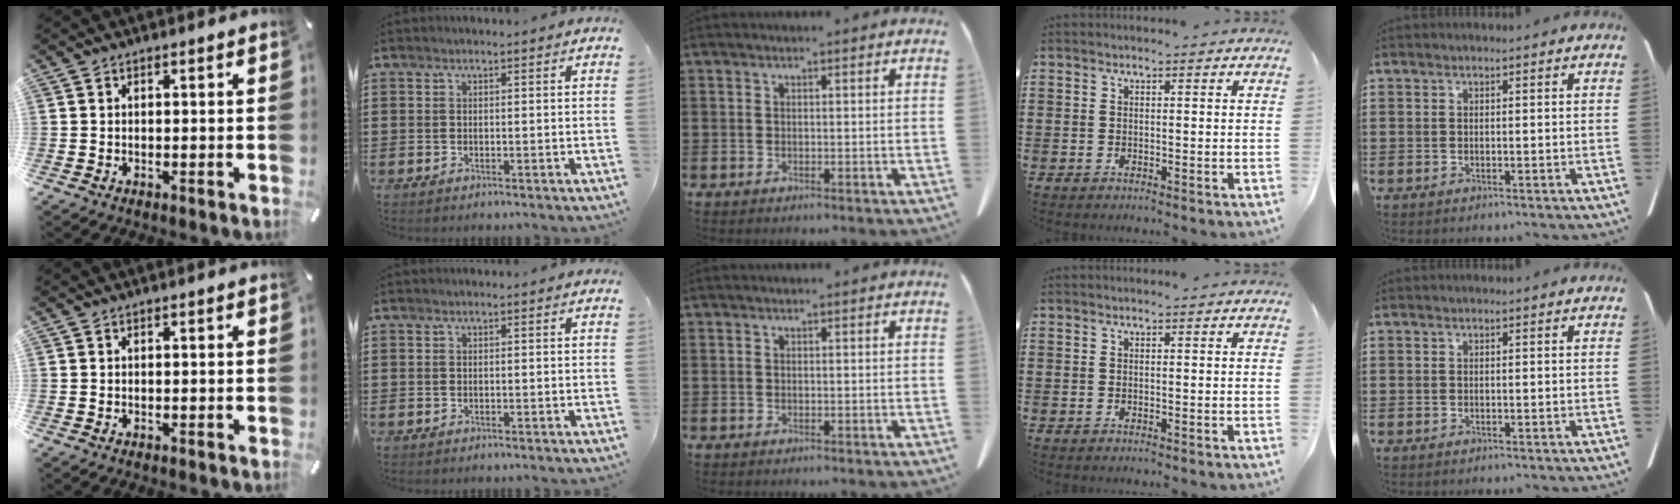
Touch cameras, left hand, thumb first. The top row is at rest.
{}